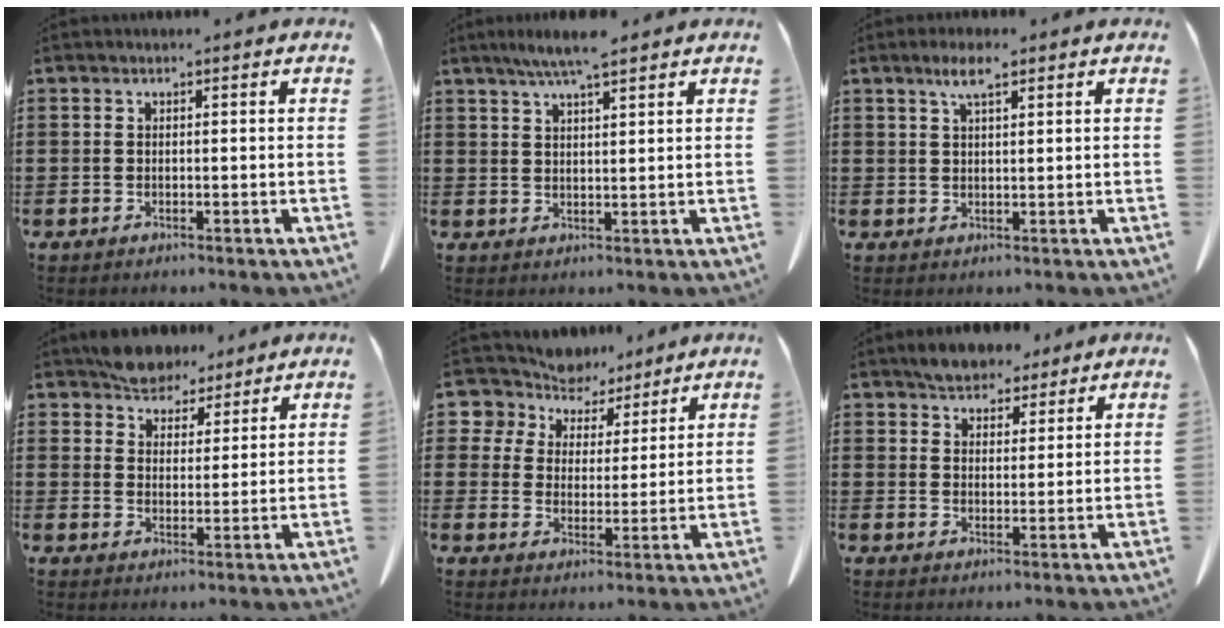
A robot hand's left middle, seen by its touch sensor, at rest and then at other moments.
{"total": 5.7, "force": [4.1, 0.0, 3.9], "torque": [-0.087, -0.003, 0.072]}
{"total": 3.6, "force": [2.2, 0.8, 2.8], "torque": [-0.060, 0.004, 0.038]}
{"total": 5.5, "force": [5.2, 1.9, 0.4], "torque": [-0.029, -0.014, 0.100]}
{"total": 7.9, "force": [7.1, 3.6, 0.3], "torque": [-0.053, -0.036, 0.135]}
{"total": 4.8, "force": [4.4, 1.8, 0.6], "torque": [-0.028, -0.005, 0.087]}